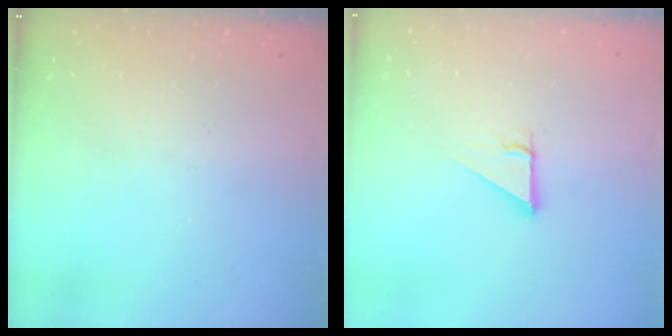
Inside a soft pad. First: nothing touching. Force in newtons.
{"total": 3.7, "press": 3.7, "slide": 0.2}